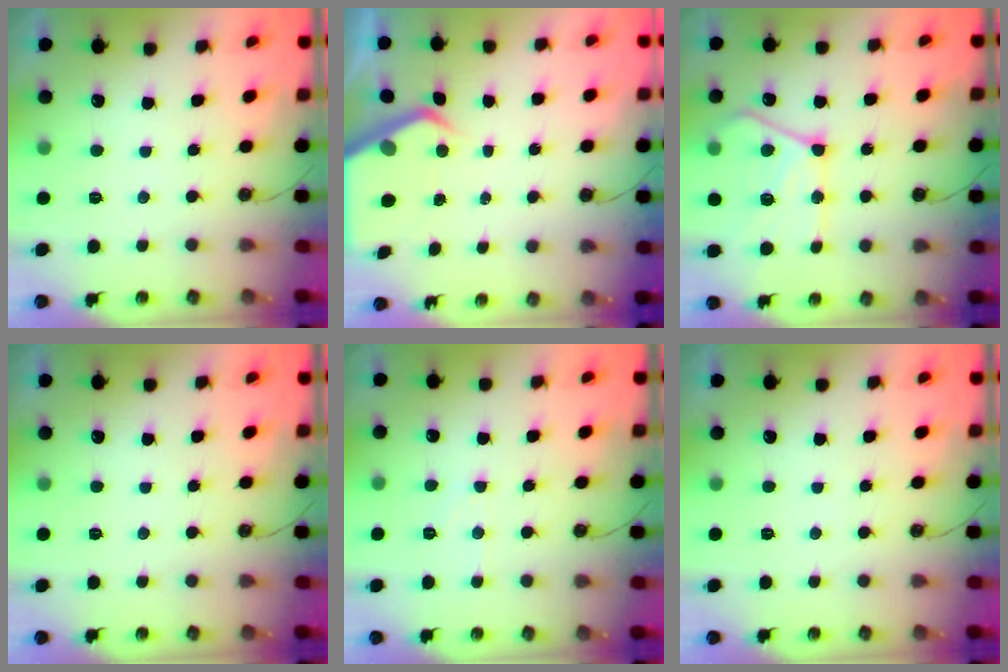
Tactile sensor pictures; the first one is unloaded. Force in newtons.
{"total": 5.4, "press": 5.4, "slide": 0.4}
{"total": 17.8, "press": 17.7, "slide": 1.7}
{"total": 0.0}
{"total": 5.3, "press": 5.3, "slide": 0.5}
{"total": 0.0}